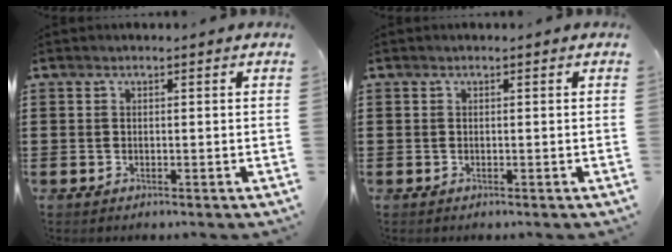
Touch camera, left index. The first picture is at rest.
{"total": 0.0}